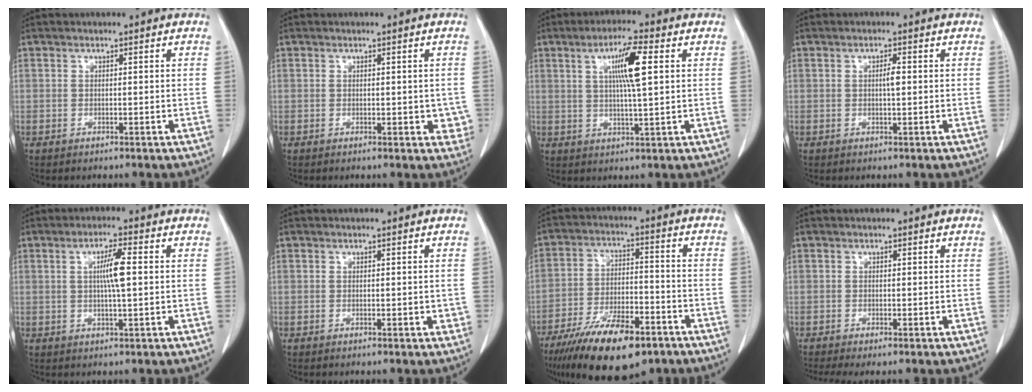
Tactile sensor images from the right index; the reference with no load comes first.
{"total": 3.3, "force": [-0.2, 1.9, 2.7], "torque": [-0.011, -0.001, 0.000]}
{"total": 7.7, "force": [2.1, 0.2, 7.4], "torque": [-0.132, 0.003, 0.036]}
{"total": 1.6, "force": [0.1, 0.2, 1.6], "torque": [-0.028, 0.003, 0.002]}
{"total": 5.1, "force": [0.6, 0.2, 5.0], "torque": [-0.090, 0.000, 0.010]}
{"total": 1.4, "force": [0.0, 0.7, 1.2], "torque": [-0.012, -0.001, 0.002]}
{"total": 15.8, "force": [-10.6, 4.9, 10.7], "torque": [-0.192, -0.017, -0.181]}
{"total": 1.8, "force": [-1.1, 0.3, 1.4], "torque": [-0.028, -0.009, -0.021]}